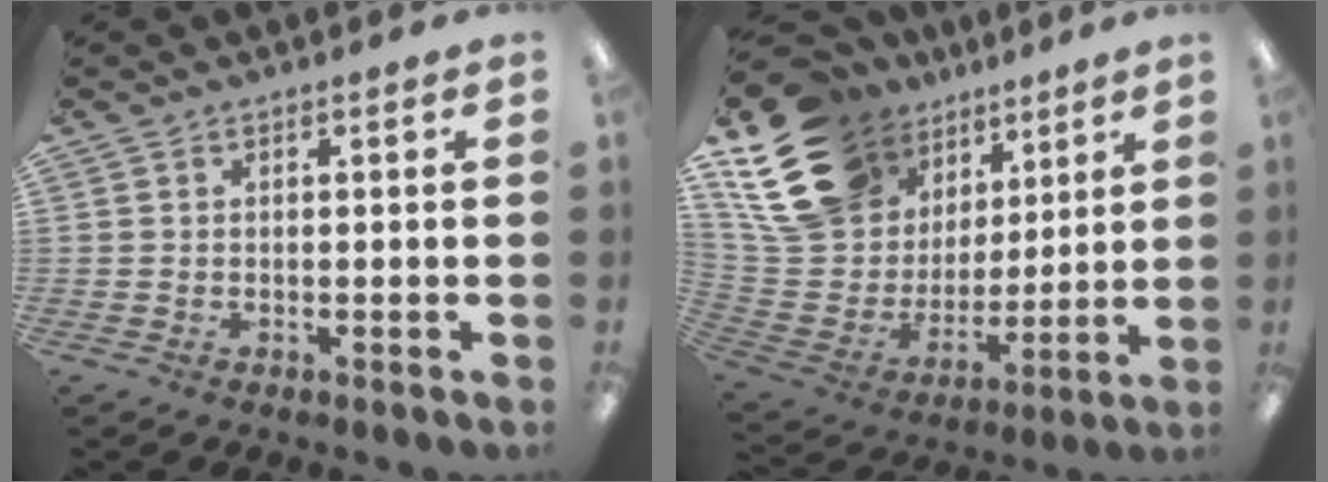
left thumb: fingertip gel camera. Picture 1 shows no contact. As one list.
[{"total": 20.6, "force": [12.4, 13.6, 9.4], "torque": [-0.200, -0.058, 0.246]}]